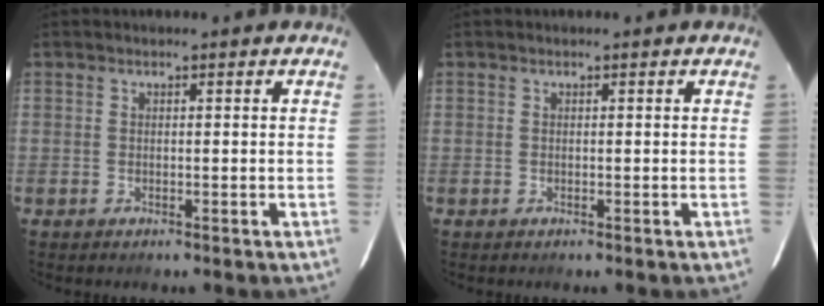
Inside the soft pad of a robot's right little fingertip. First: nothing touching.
{"total": 0.0}